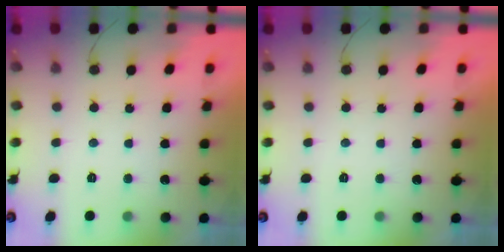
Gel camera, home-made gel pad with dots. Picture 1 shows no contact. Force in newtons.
{"total": 0.0}